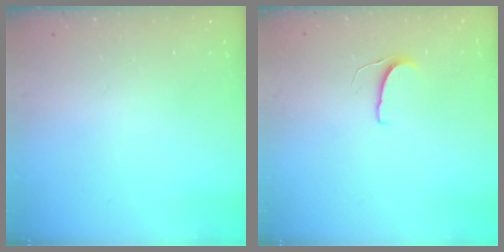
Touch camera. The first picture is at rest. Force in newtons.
{"total": 5.4, "press": 5.4, "slide": 0.4}